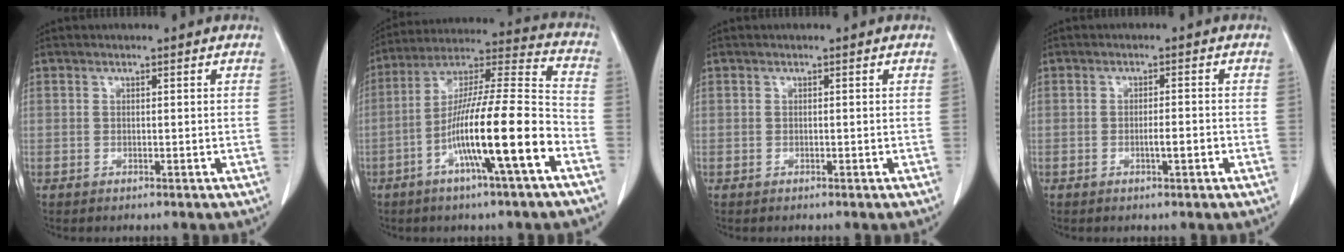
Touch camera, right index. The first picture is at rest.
{"total": 17.2, "force": [-6.6, 0.2, 15.9], "torque": [-0.284, 0.001, -0.117]}
{"total": 0.0}
{"total": 2.0, "force": [-0.7, 0.3, 1.9], "torque": [-0.034, 0.000, -0.010]}